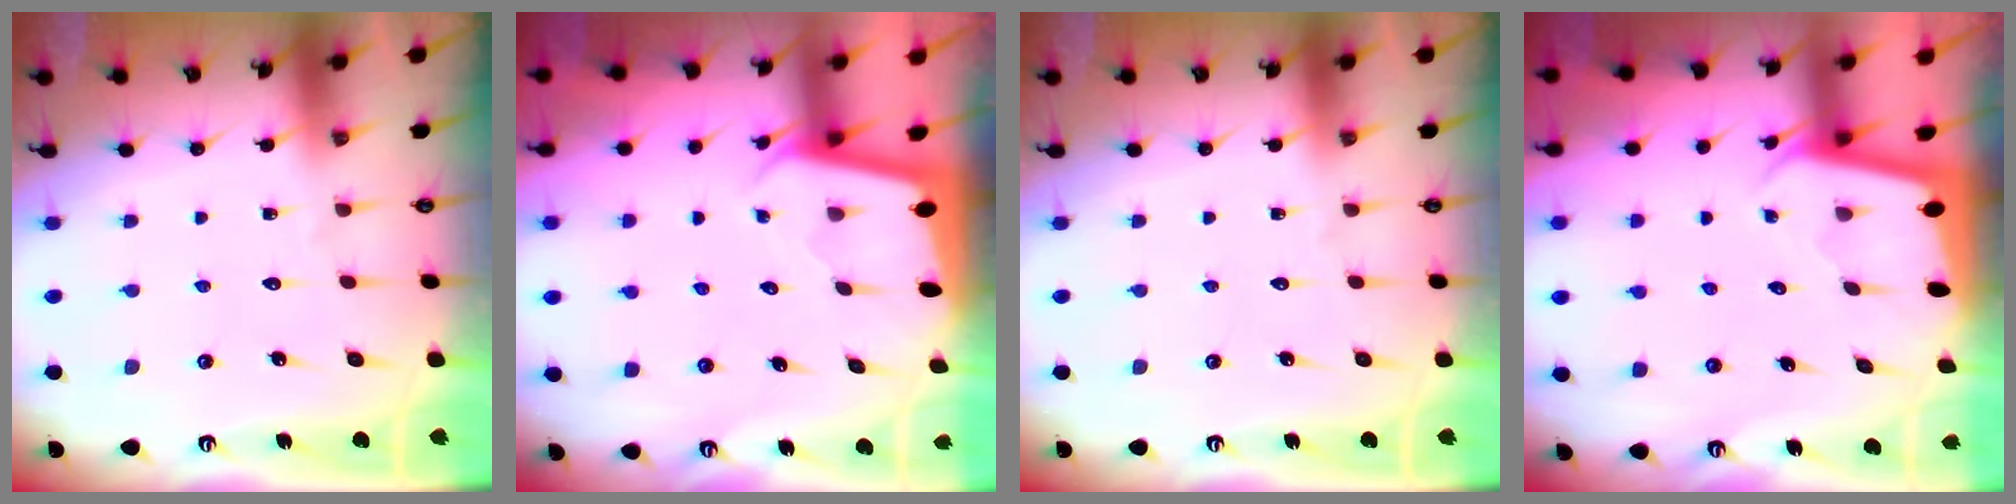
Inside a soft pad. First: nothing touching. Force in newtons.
{"total": 1.9, "press": 1.9, "slide": 0.1}
{"total": 0.0}
{"total": 2.1, "press": 2.1, "slide": 0.1}